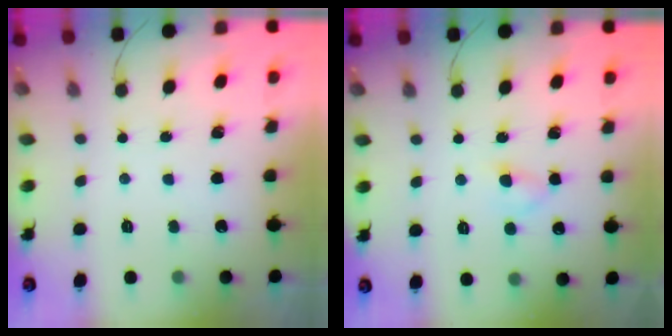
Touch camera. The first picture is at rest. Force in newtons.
{"total": 3.3, "press": 3.1, "slide": 1.3}